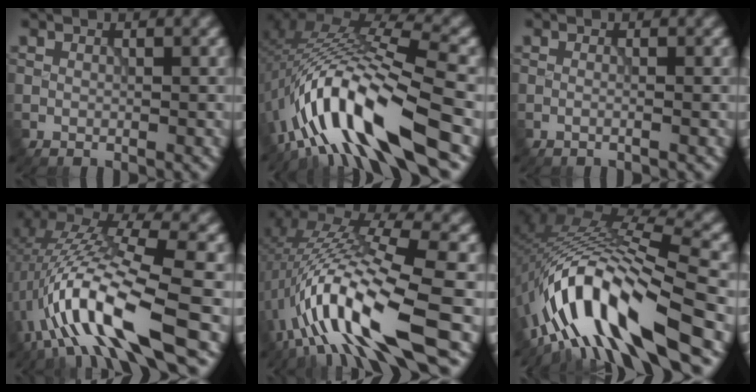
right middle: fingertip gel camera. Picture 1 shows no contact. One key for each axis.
{"total": 12.8, "fx": -5.8, "fy": 3.4, "fz": 11.0, "tx": -0.202, "ty": 0.013, "tz": -0.096}
{"total": 0.9, "fx": -0.1, "fy": 0.4, "fz": 0.9, "tx": -0.007, "ty": -0.011, "tz": -0.017}
{"total": 11.2, "fx": -3.2, "fy": 3.0, "fz": 10.3, "tx": -0.206, "ty": 0.020, "tz": -0.057}
{"total": 13.1, "fx": -3.4, "fy": 3.6, "fz": 12.1, "tx": -0.238, "ty": 0.014, "tz": -0.055}
{"total": 12.6, "fx": -6.5, "fy": 3.1, "fz": 10.4, "tx": -0.183, "ty": 0.018, "tz": -0.111}